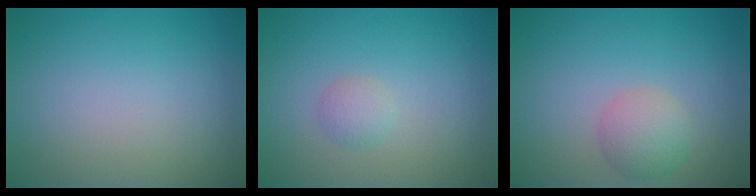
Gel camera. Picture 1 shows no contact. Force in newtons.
{"total": 1.2, "press": 1.2, "slide": 0.1}
{"total": 2.5, "press": 2.5, "slide": 0.1}